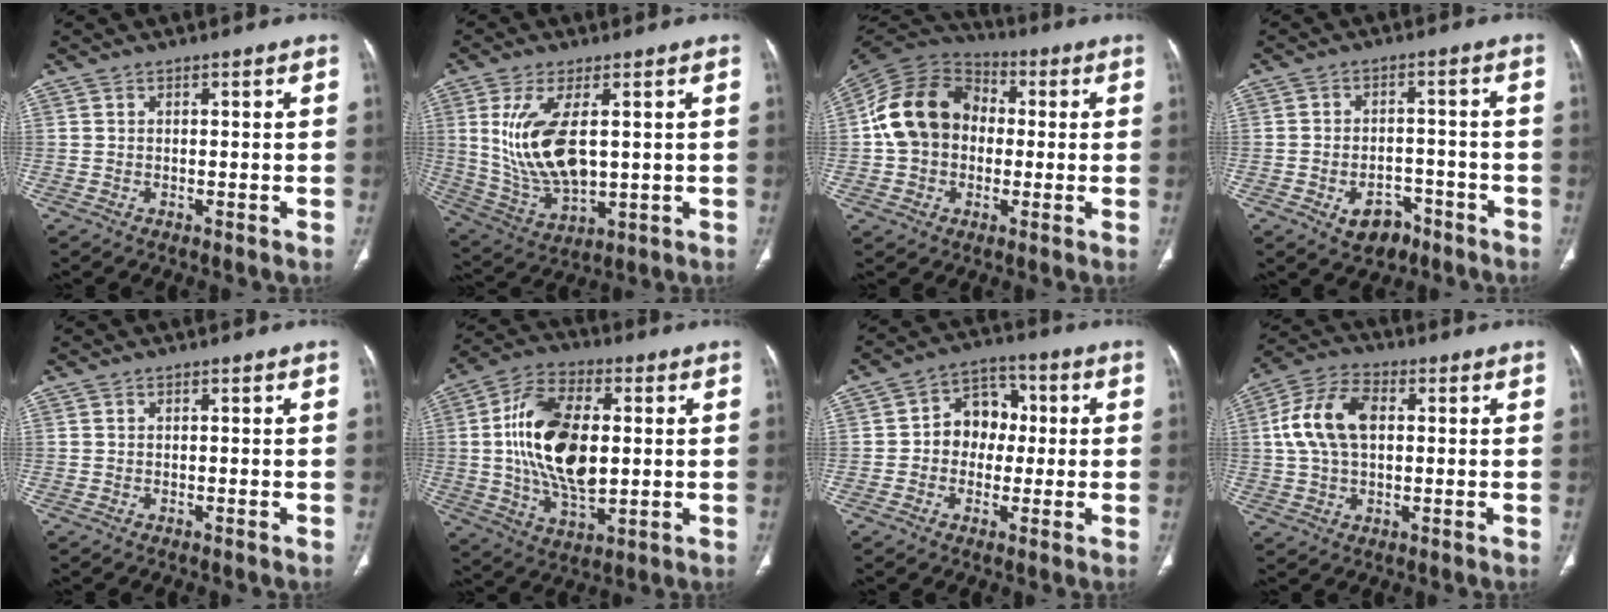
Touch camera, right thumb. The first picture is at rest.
{"total": 14.3, "force": [2.2, 6.8, 12.4], "torque": [-0.250, -0.017, 0.063]}
{"total": 15.5, "force": [0.3, 12.4, 9.3], "torque": [-0.156, 0.032, -0.006]}
{"total": 6.8, "force": [-3.7, 4.5, 3.4], "torque": [-0.033, 0.033, -0.050]}
{"total": 0.0}
{"total": 19.2, "force": [1.5, 10.3, 16.1], "torque": [-0.294, 0.001, 0.030]}
{"total": 9.2, "force": [0.3, 7.4, 5.5], "torque": [-0.040, 0.026, -0.005]}
{"total": 11.9, "force": [1.8, 7.3, 9.2], "torque": [-0.181, 0.022, 0.029]}